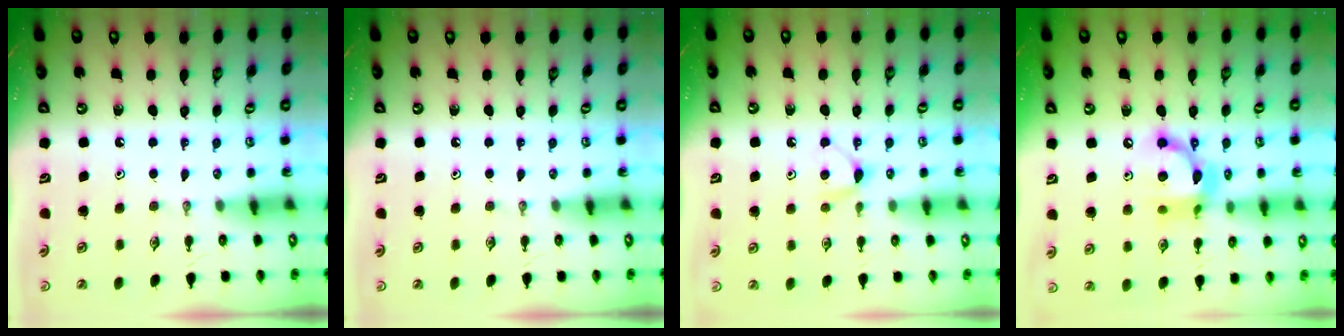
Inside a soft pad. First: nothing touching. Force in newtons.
{"total": 0.0}
{"total": 5.5, "press": 5.5, "slide": 0.7}
{"total": 13.2, "press": 13.2, "slide": 0.8}